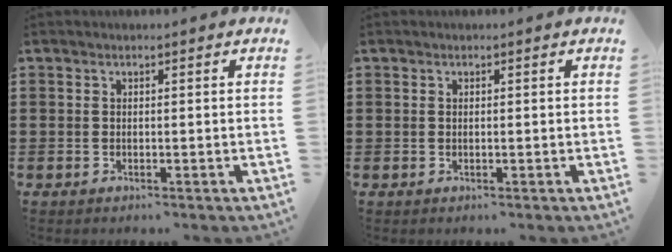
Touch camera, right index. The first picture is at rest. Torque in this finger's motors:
{"motor_torque": [-0.87, 1.22, -1.05, -0.21]}